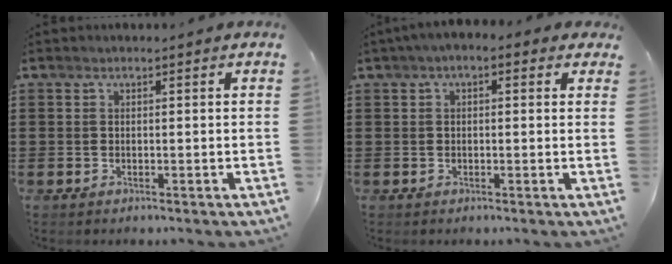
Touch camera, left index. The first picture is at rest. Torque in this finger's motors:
{"motor_torque": [2.14, 0.00, 0.28, 0.21]}